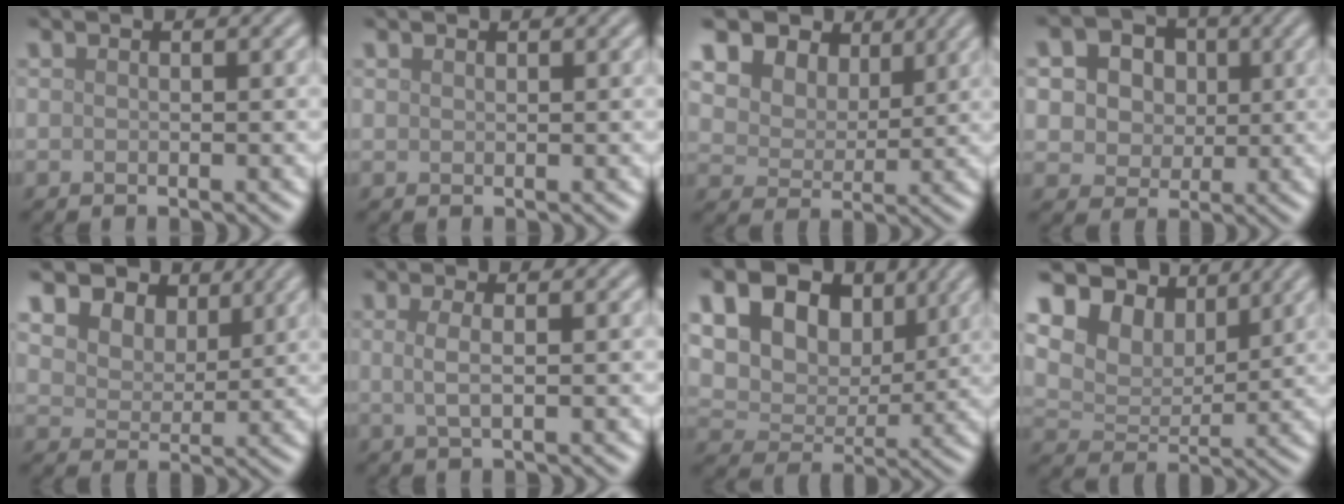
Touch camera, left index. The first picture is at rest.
{"total": 0.5, "force": [0.5, 0.2, 0.1], "torque": [0.000, 0.001, 0.011]}
{"total": 11.7, "force": [6.8, 8.1, 5.0], "torque": [-0.115, 0.022, 0.123]}
{"total": 8.4, "force": [3.1, 6.6, 4.1], "torque": [-0.077, 0.028, 0.034]}
{"total": 8.6, "force": [5.4, 5.6, 3.6], "torque": [-0.087, 0.012, 0.091]}
{"total": 2.0, "force": [0.2, 0.7, 1.9], "torque": [-0.036, 0.002, 0.001]}
{"total": 16.3, "force": [7.7, 11.2, 8.9], "torque": [-0.184, 0.042, 0.141]}
{"total": 9.6, "force": [6.4, 5.6, 4.5], "torque": [-0.110, 0.006, 0.102]}